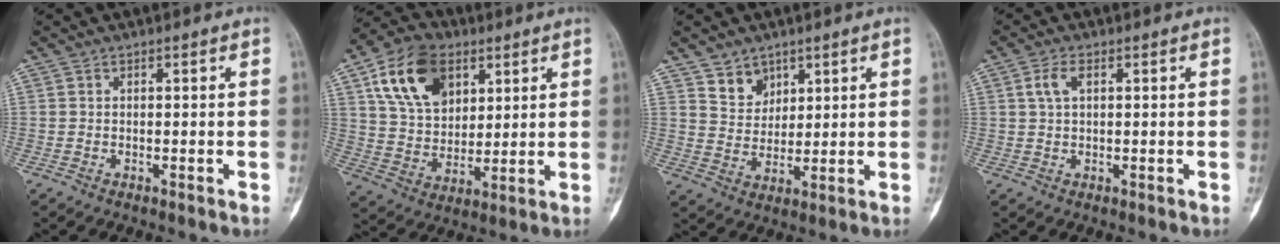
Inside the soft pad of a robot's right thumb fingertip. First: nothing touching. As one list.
[{"total": 16.1, "force": [7.1, 10.7, 9.8], "torque": [-0.150, -0.017, 0.131]}, {"total": 5.8, "force": [3.9, 4.0, 1.3], "torque": [0.005, -0.031, 0.079]}, {"total": 3.2, "force": [1.0, 1.7, 2.5], "torque": [-0.056, 0.007, 0.021]}]